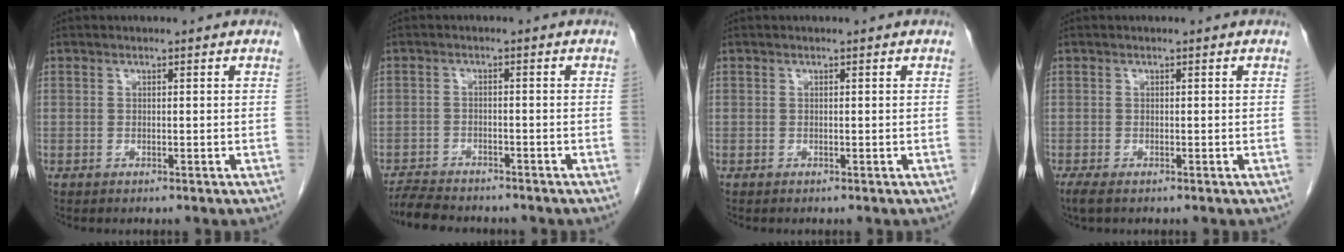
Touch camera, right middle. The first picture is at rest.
{"total": 7.0, "force": [-6.5, 1.5, 2.2], "torque": [-0.037, -0.012, -0.105]}
{"total": 0.0}
{"total": 1.9, "force": [-1.3, 0.5, 1.3], "torque": [-0.026, -0.009, -0.021]}